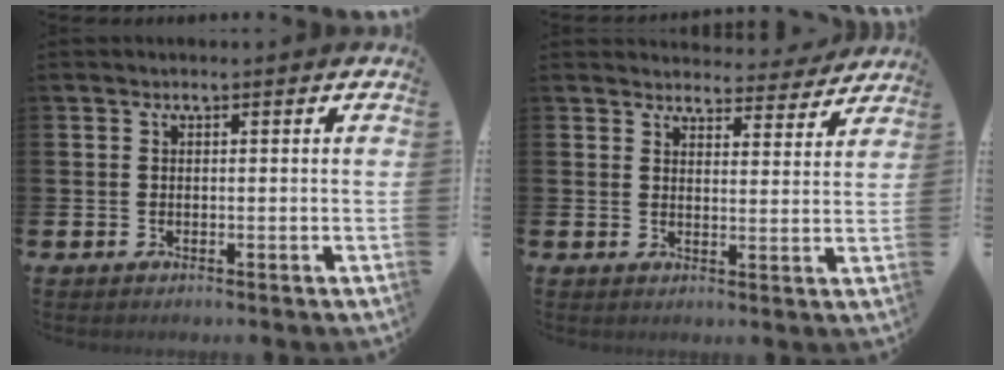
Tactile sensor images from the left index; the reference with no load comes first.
{"total": 4.1, "force": [4.1, 0.7, 0.1], "torque": [-0.006, -0.029, 0.071]}